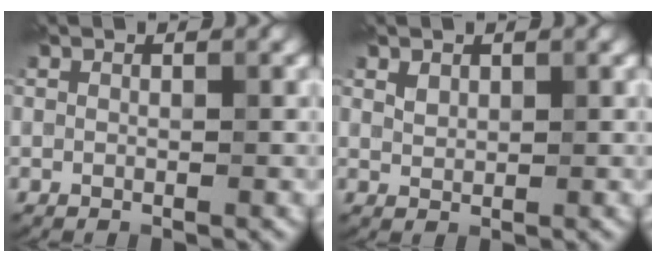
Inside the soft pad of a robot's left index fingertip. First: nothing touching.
{"total": 0.9, "force": [0.8, 0.5, 0.0], "torque": [-0.004, 0.005, 0.018]}